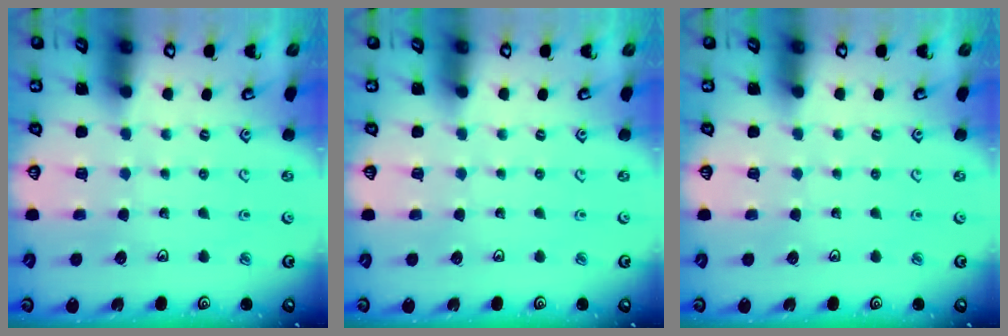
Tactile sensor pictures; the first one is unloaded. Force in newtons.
{"total": 0.0}
{"total": 0.0}